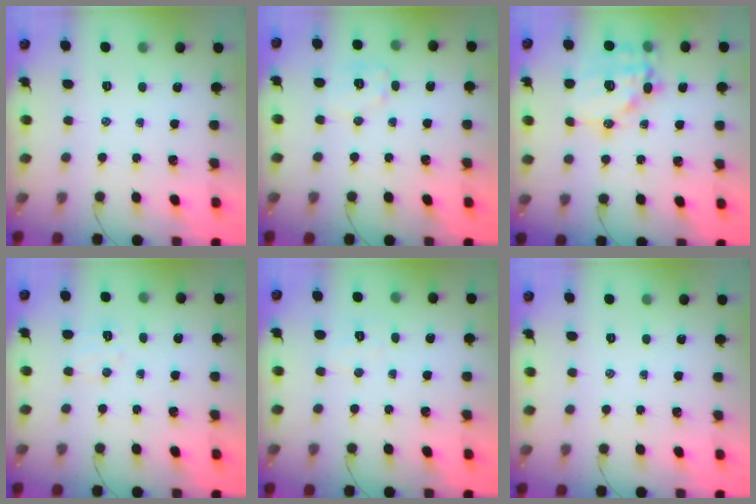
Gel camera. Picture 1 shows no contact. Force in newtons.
{"total": 6.9, "press": 6.9, "slide": 0.3}
{"total": 15.0, "press": 14.6, "slide": 3.4}
{"total": 5.0, "press": 4.8, "slide": 1.1}
{"total": 4.1, "press": 4.0, "slide": 0.8}
{"total": 0.0}